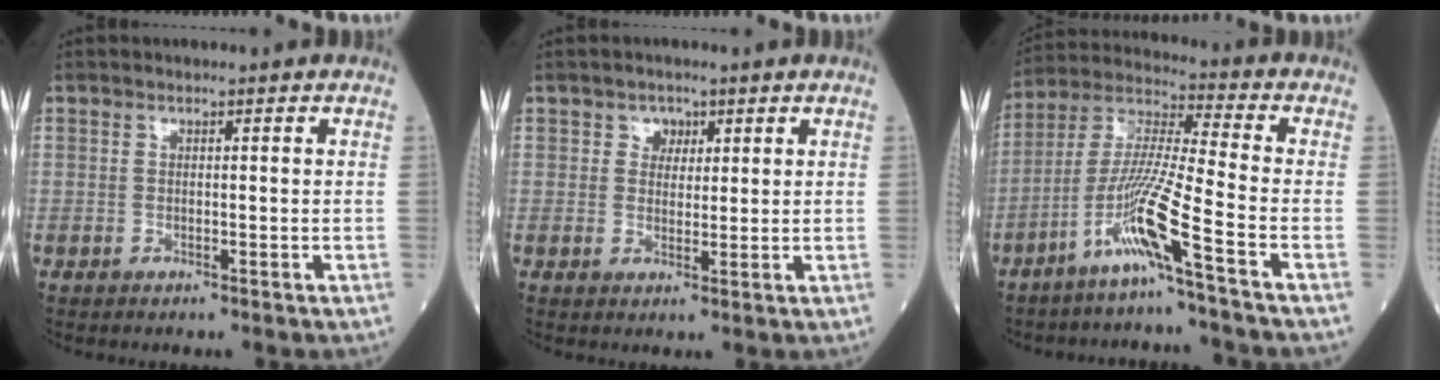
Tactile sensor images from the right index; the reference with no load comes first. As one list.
[{"total": 2.4, "force": [1.1, 1.9, 0.8], "torque": [-0.006, 0.000, 0.015]}, {"total": 11.1, "force": [-5.8, -1.7, 9.4], "torque": [-0.195, -0.012, -0.120]}]